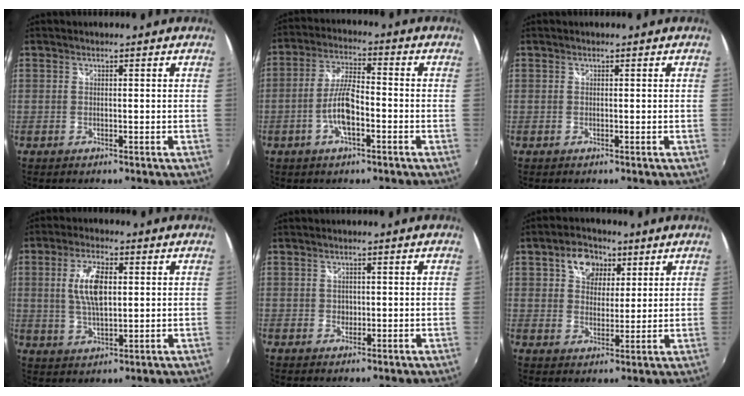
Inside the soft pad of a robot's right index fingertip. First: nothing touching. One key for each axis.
{"total": 7.7, "fx": -2.9, "fy": 2.2, "fz": 6.7, "tx": -0.141, "ty": 0.007, "tz": -0.055}
{"total": 0.0}
{"total": 8.5, "fx": 1.4, "fy": 3.7, "fz": 7.6, "tx": -0.149, "ty": 0.006, "tz": 0.029}
{"total": 1.5, "fx": -0.2, "fy": 1.4, "fz": 0.4, "tx": -0.004, "ty": -0.001, "tz": -0.003}
{"total": 8.2, "fx": 3.7, "fy": 6.1, "fz": 4.0, "tx": -0.071, "ty": 0.021, "tz": 0.061}